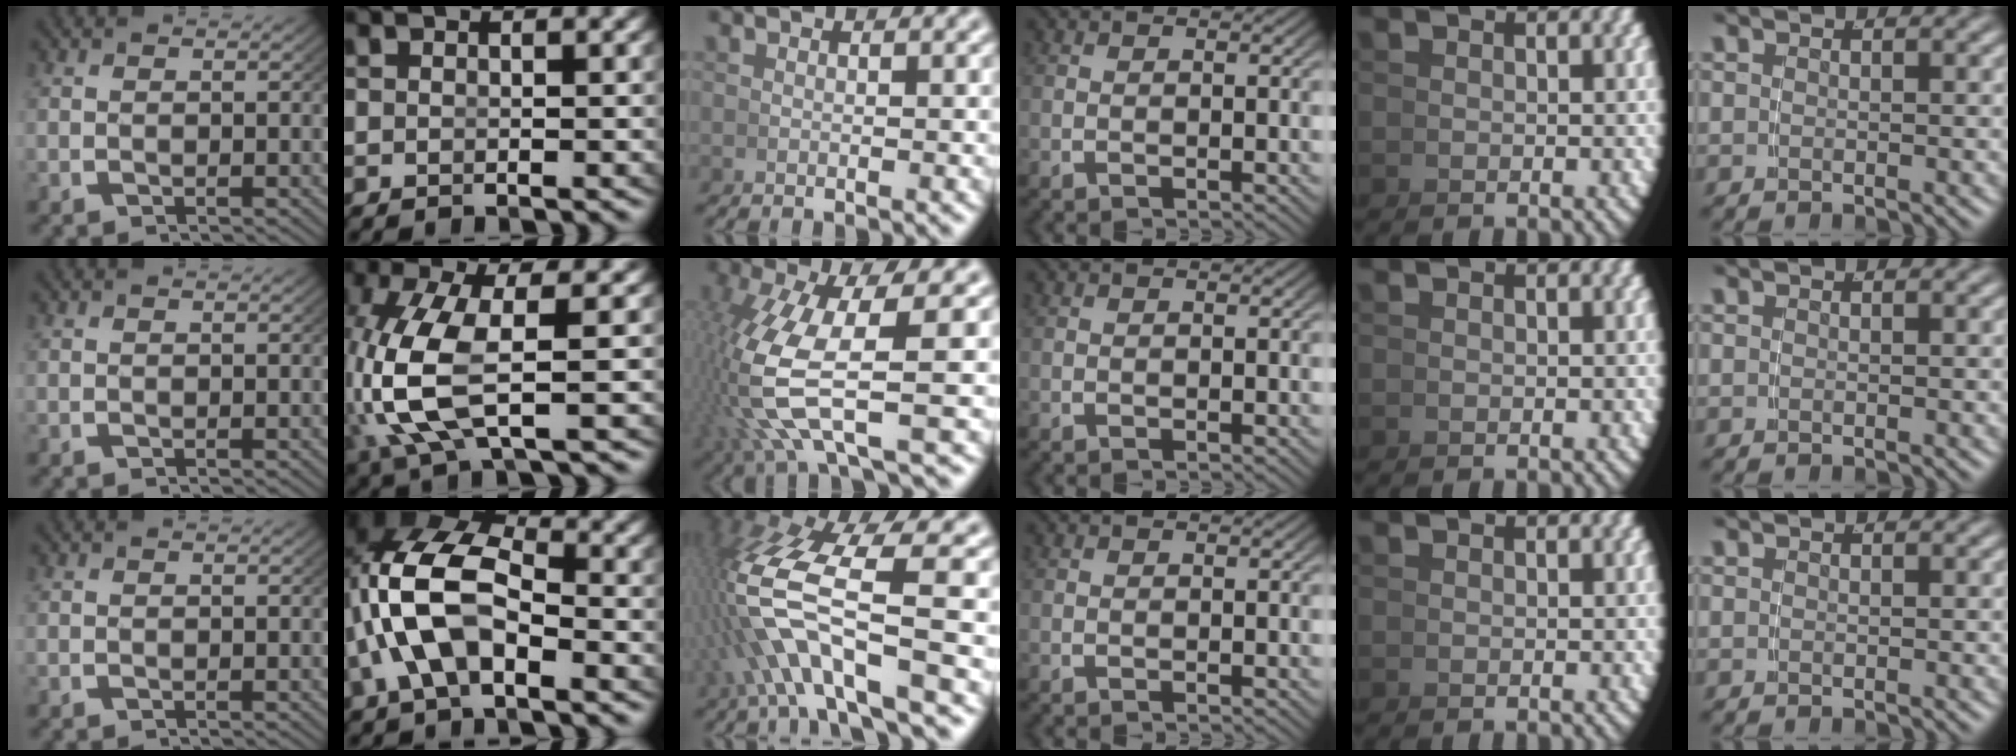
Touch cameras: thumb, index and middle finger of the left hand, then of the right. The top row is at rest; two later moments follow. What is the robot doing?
{"motion": "grasp_and_lifting", "object": "whiteboard"}